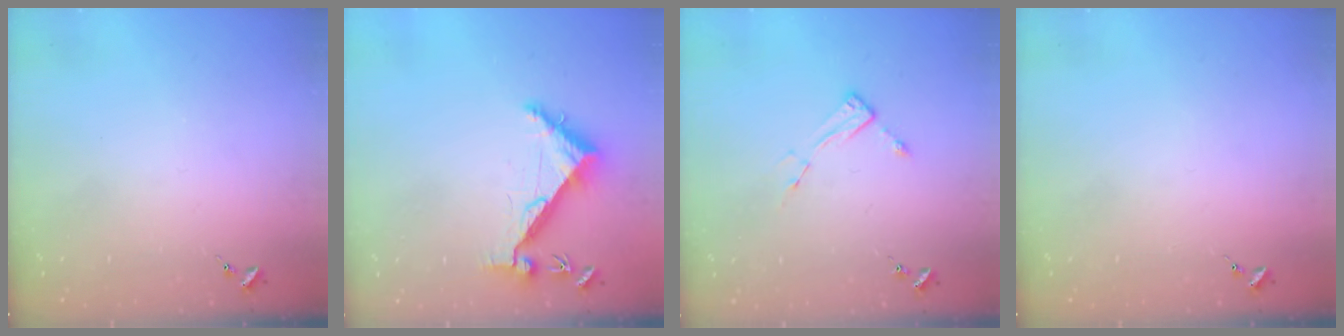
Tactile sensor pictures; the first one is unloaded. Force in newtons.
{"total": 6.4, "press": 6.4, "slide": 0.7}
{"total": 4.8, "press": 4.7, "slide": 0.3}
{"total": 0.0}